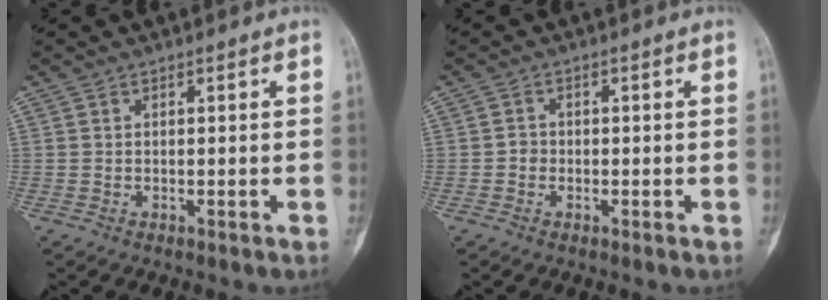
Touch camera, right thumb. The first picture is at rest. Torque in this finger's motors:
{"motor_torque": [0.32, 0.04, 0.29, -0.42, 0.17]}